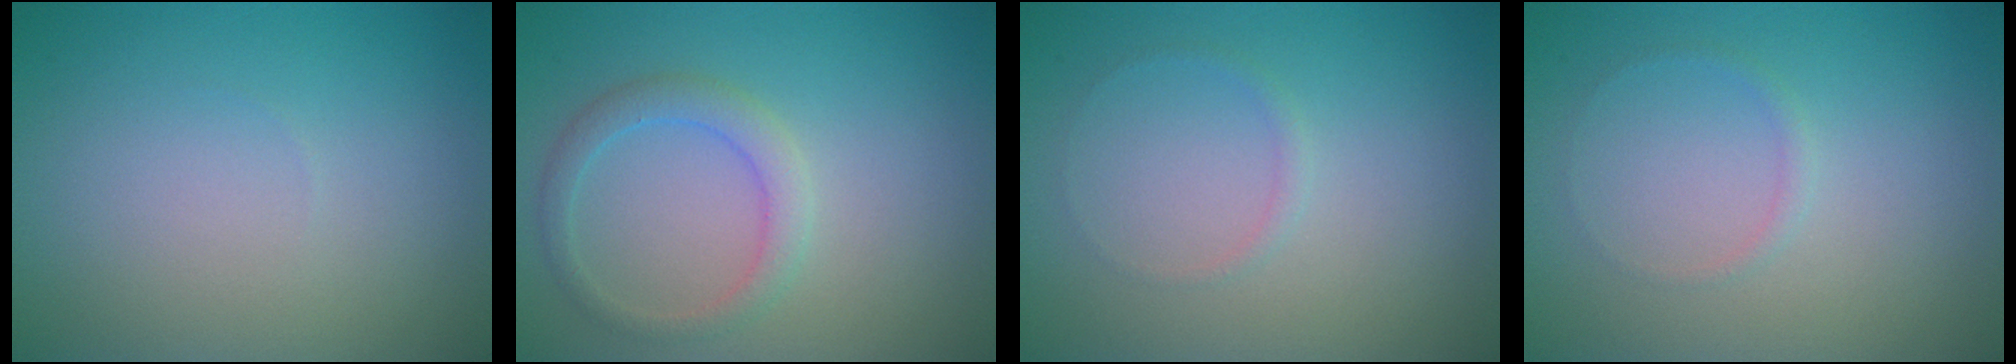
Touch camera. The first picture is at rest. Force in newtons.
{"total": 2.3, "press": 2.3, "slide": 0.2}
{"total": 0.7, "press": 0.7, "slide": 0.1}
{"total": 0.7, "press": 0.7, "slide": 0.1}